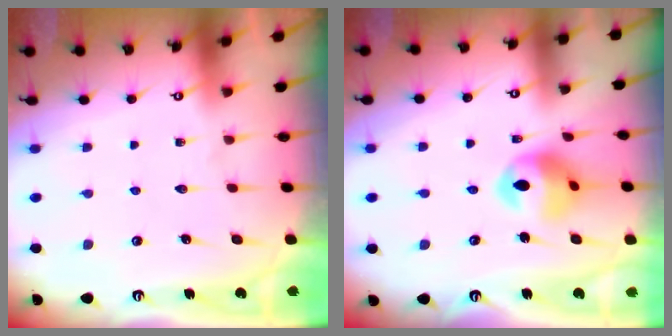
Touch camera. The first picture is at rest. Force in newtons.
{"total": 12.5, "press": 12.4, "slide": 1.5}